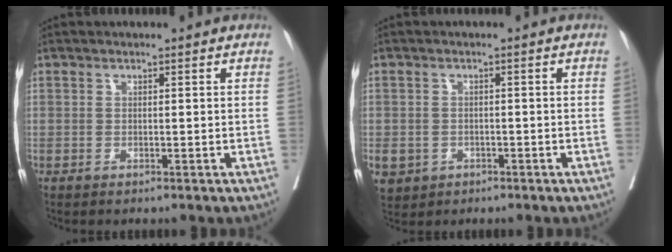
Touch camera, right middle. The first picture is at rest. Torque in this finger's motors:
{"motor_torque": [1.07, -1.07, 1.05, 0.21]}